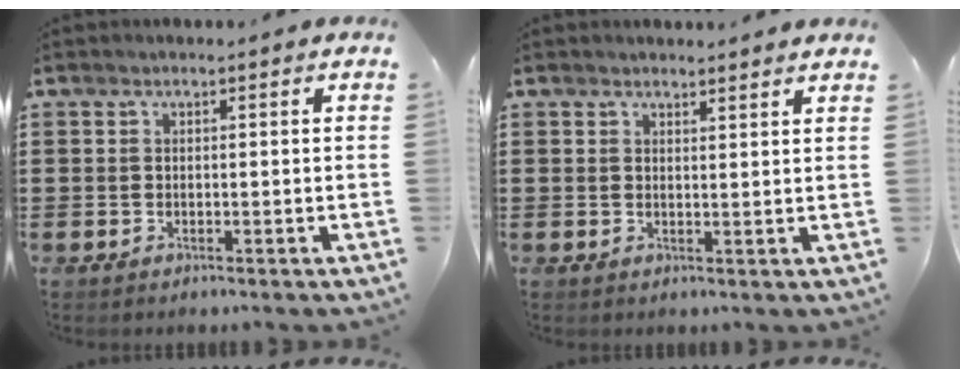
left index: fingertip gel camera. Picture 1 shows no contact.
{"total": 1.7, "force": [1.7, 0.0, 0.2], "torque": [-0.006, 0.001, 0.034]}